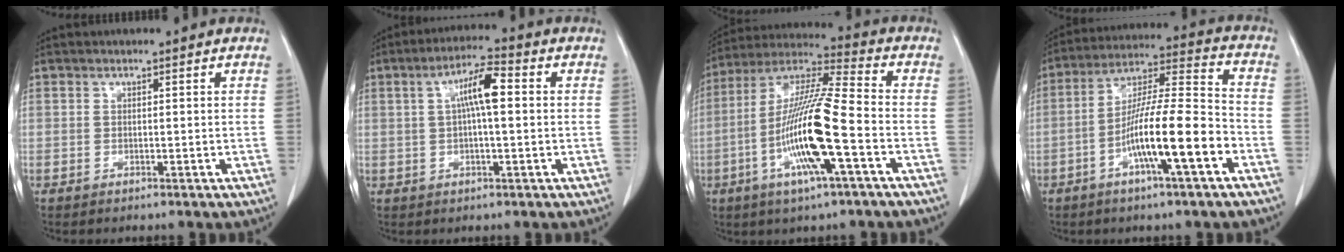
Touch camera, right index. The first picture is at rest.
{"total": 7.2, "force": [1.2, 1.6, 7.0], "torque": [-0.132, 0.022, 0.018]}
{"total": 17.0, "force": [-4.9, 1.2, 16.2], "torque": [-0.324, -0.006, -0.094]}
{"total": 14.5, "force": [-5.5, 1.0, 13.4], "torque": [-0.242, 0.005, -0.096]}